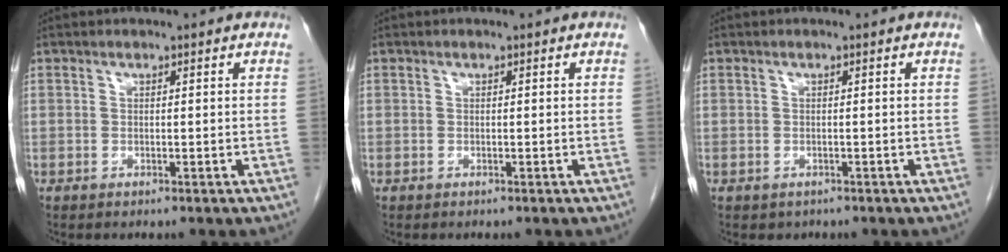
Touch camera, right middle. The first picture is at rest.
{"total": 0.0}
{"total": 0.9, "force": [-0.5, 0.7, 0.1], "torque": [-0.007, 0.002, -0.001]}